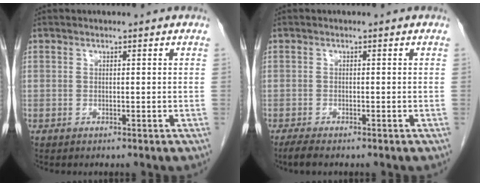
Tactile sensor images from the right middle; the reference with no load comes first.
{"total": 2.2, "force": [-1.7, 0.4, 1.3], "torque": [-0.029, -0.008, -0.029]}